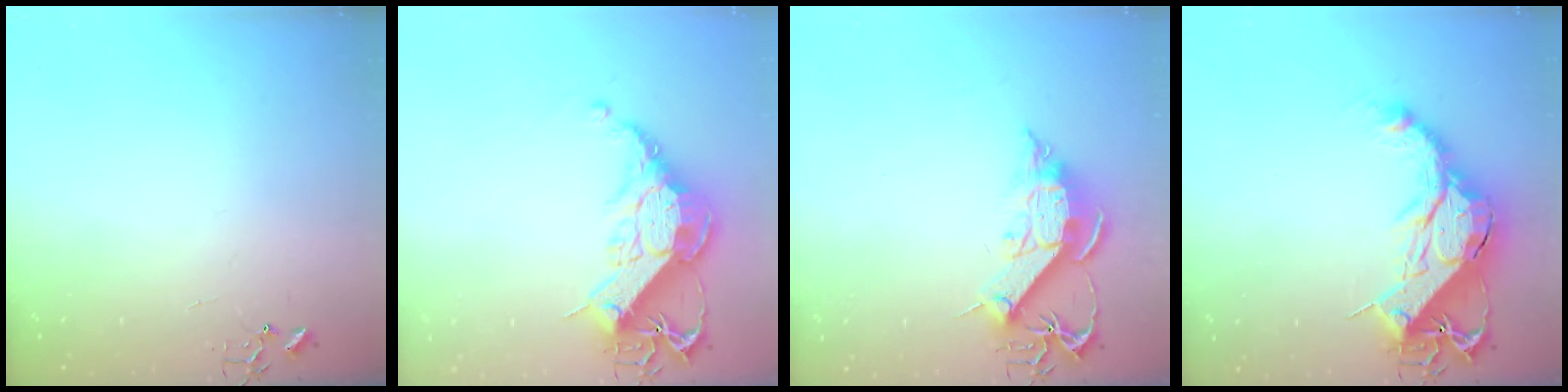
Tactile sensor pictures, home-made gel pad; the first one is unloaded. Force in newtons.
{"total": 18.5, "press": 18.4, "slide": 1.5}
{"total": 13.2, "press": 13.1, "slide": 1.5}
{"total": 19.8, "press": 19.8, "slide": 1.2}